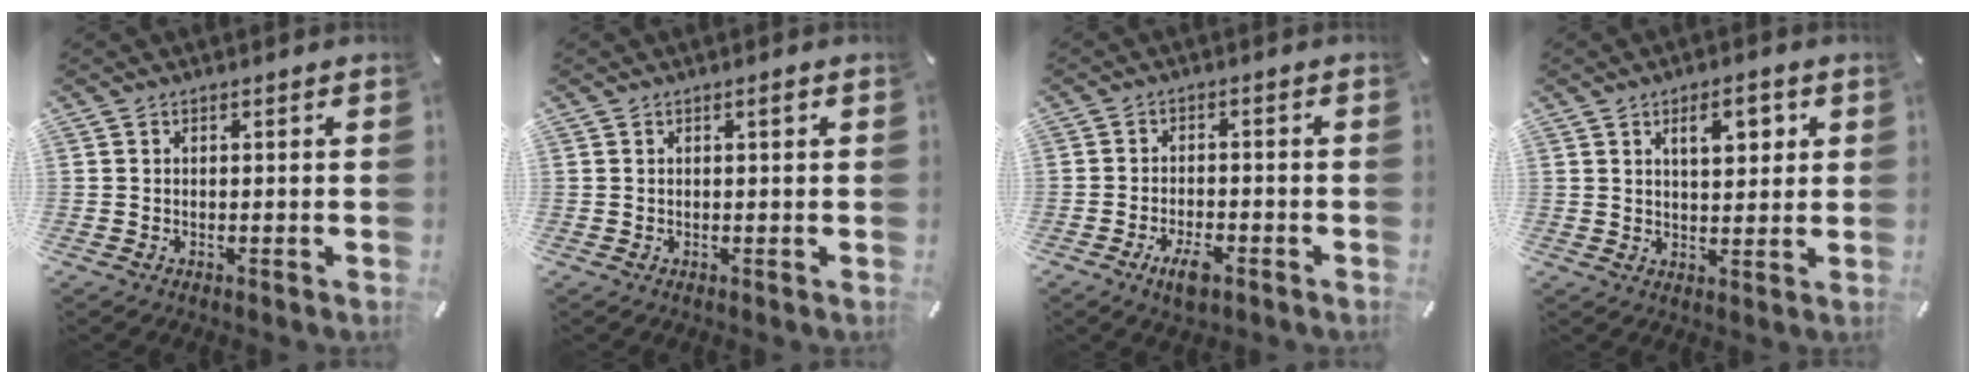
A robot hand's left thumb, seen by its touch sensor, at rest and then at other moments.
{"total": 1.1, "force": [0.4, 0.2, 1.0], "torque": [-0.019, 0.004, 0.005]}
{"total": 5.6, "force": [-3.2, 2.4, 3.8], "torque": [-0.077, 0.011, -0.059]}
{"total": 6.9, "force": [3.1, 3.2, 5.3], "torque": [-0.073, -0.008, 0.044]}